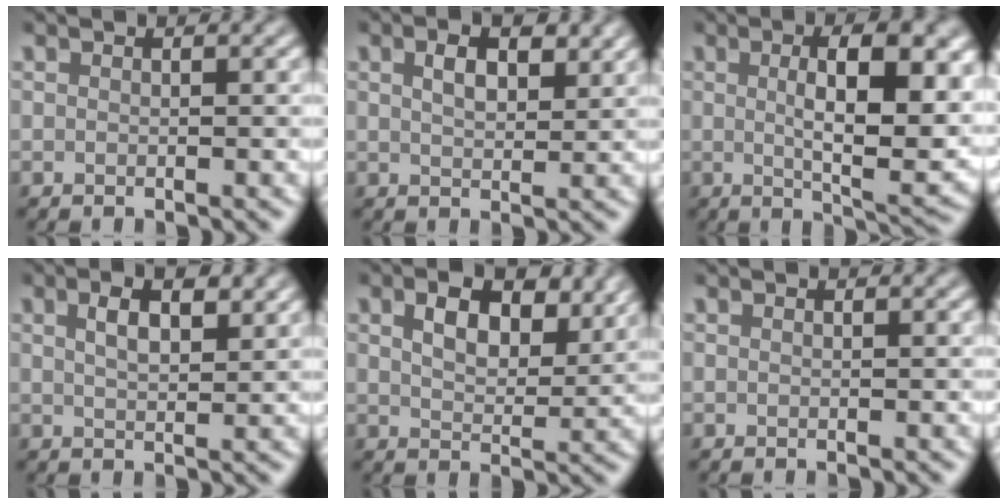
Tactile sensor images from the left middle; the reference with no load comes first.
{"total": 3.4, "force": [1.6, 1.6, 2.5], "torque": [-0.047, 0.004, 0.030]}
{"total": 10.8, "force": [1.5, 3.6, 10.1], "torque": [-0.132, -0.005, 0.027]}
{"total": 3.4, "force": [1.7, 1.3, 2.6], "torque": [-0.050, 0.006, 0.031]}
{"total": 5.6, "force": [2.7, 3.1, 3.8], "torque": [-0.070, 0.000, 0.040]}
{"total": 0.0}